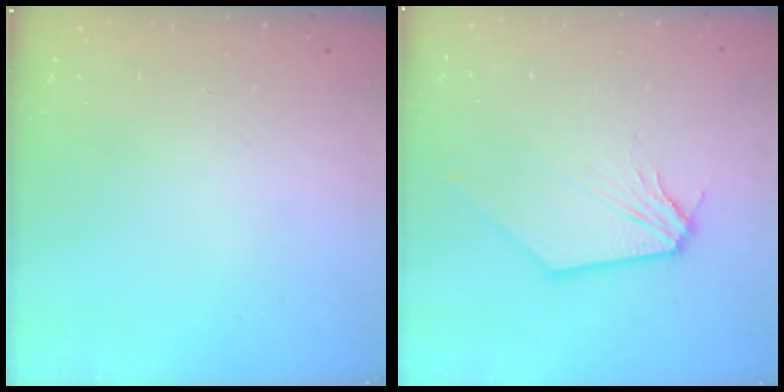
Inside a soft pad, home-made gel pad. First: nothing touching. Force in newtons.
{"total": 1.9, "press": 1.9, "slide": 0.2}